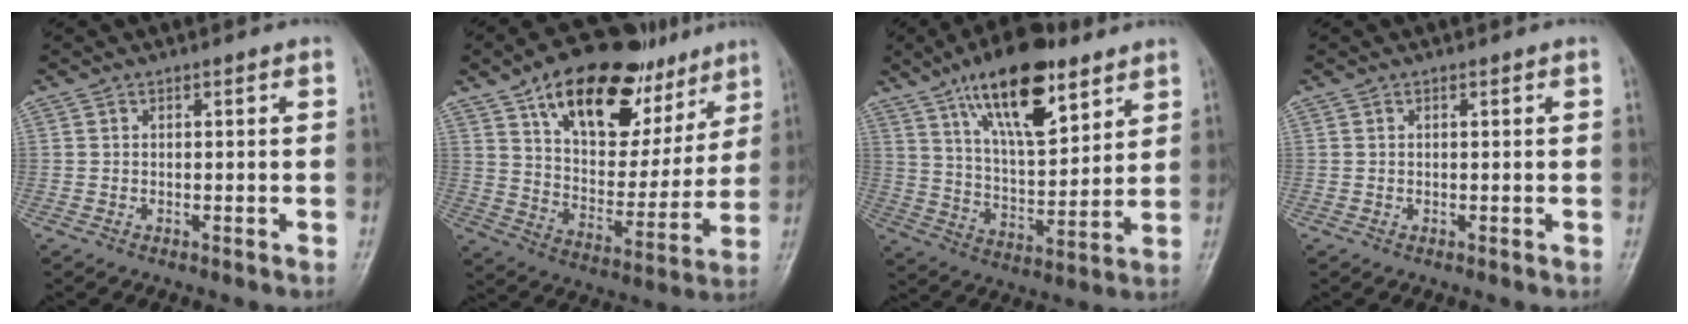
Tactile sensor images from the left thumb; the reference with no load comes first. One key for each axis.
{"total": 24.6, "fx": 14.2, "fy": 13.2, "fz": 15.1, "tx": -0.184, "ty": -0.032, "tz": 0.232}
{"total": 18.6, "fx": 10.8, "fy": 7.3, "fz": 13.2, "tx": -0.184, "ty": -0.048, "tz": 0.188}
{"total": 0.0}